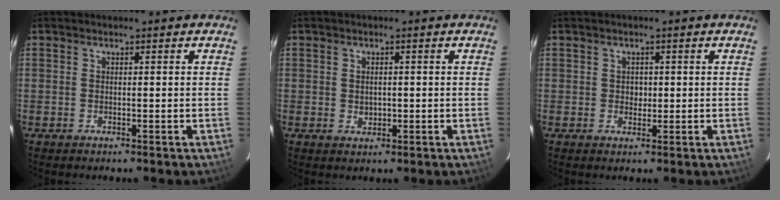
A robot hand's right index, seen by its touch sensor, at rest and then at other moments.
{"total": 2.0, "force": [0.0, 1.7, 1.0], "torque": [-0.014, 0.000, 0.003]}
{"total": 1.9, "force": [0.1, 1.9, 0.4], "torque": [-0.002, 0.002, 0.002]}